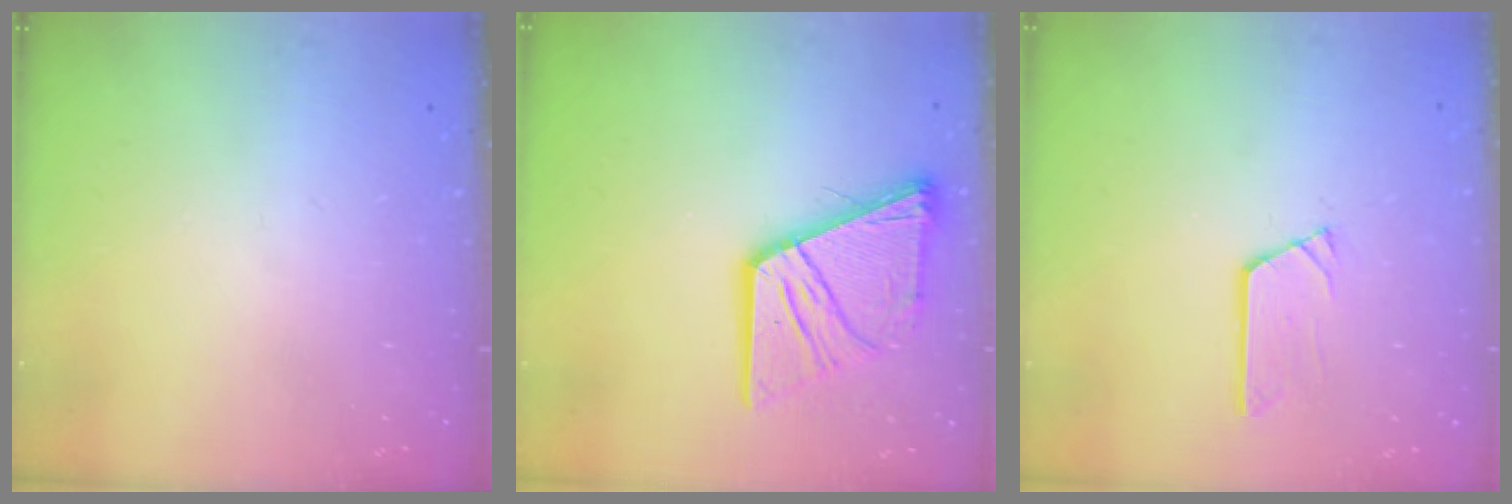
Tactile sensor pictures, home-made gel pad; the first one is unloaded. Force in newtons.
{"total": 16.9, "press": 16.8, "slide": 2.0}
{"total": 2.9, "press": 2.9, "slide": 0.3}